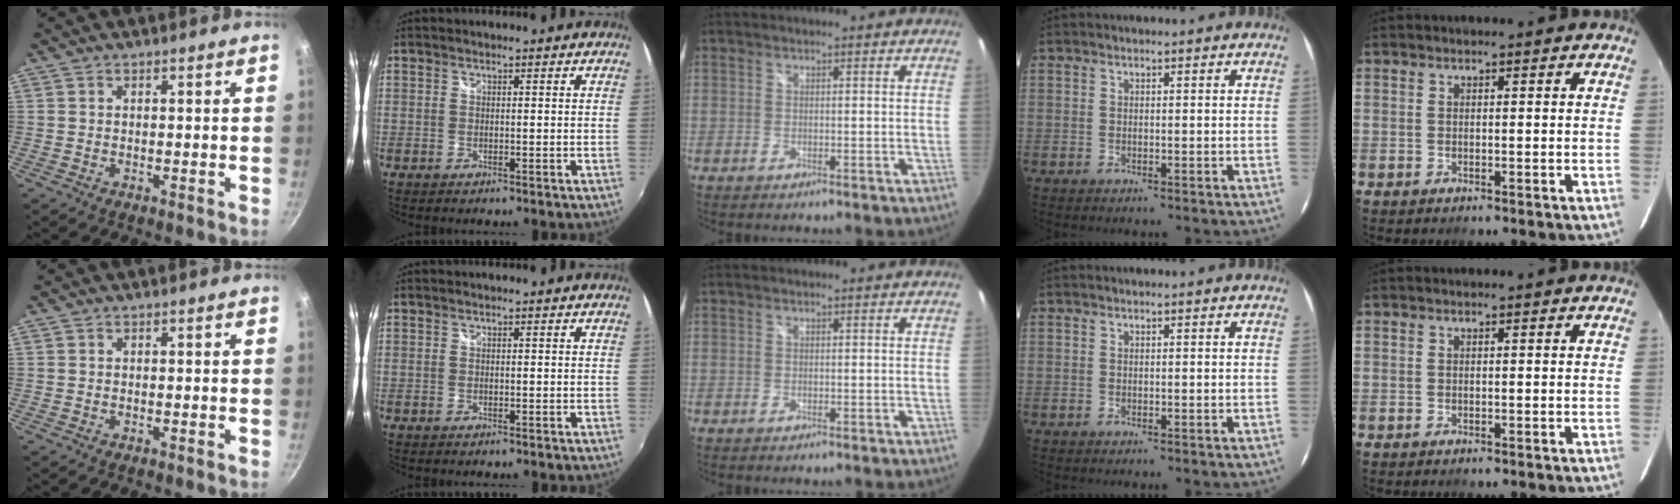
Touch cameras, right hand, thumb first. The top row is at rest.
{}